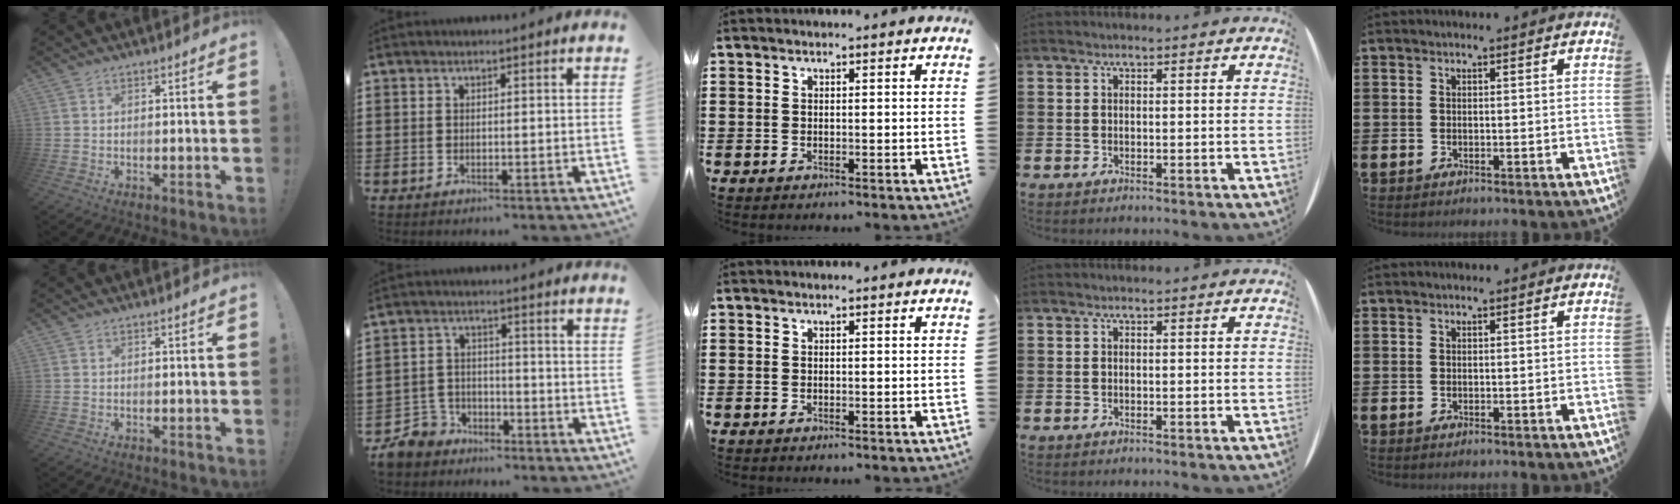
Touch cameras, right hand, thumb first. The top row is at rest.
{"index": {"total": 5.5, "force": [-4.7, 2.6, 0.9], "torque": [-0.055, 0.004, -0.105]}}